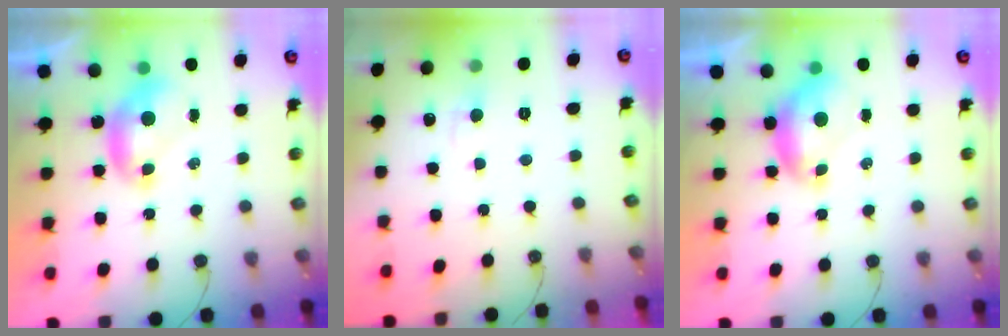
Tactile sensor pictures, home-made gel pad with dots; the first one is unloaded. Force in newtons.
{"total": 0.6, "press": 0.3, "slide": 0.5}
{"total": 0.0}